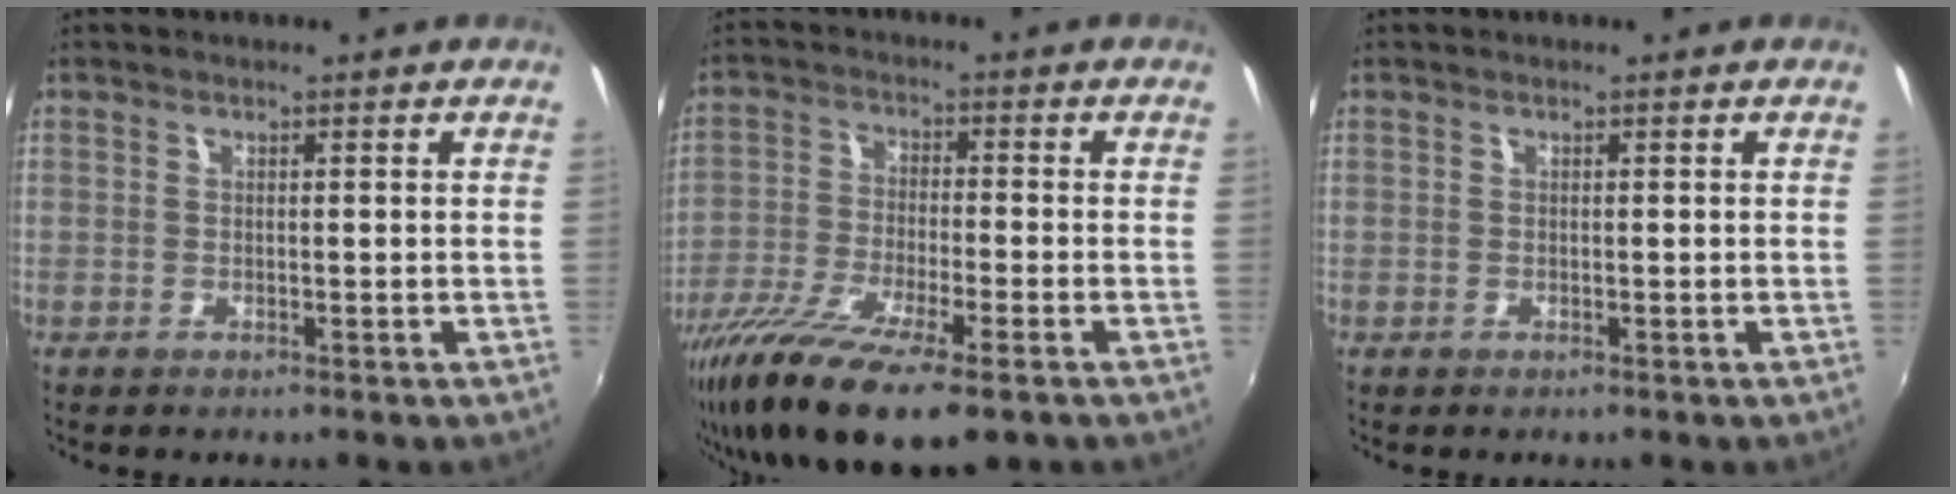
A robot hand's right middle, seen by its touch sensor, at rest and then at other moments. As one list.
[{"total": 17.3, "force": [-11.3, 4.0, 12.5], "torque": [-0.250, -0.060, -0.202]}, {"total": 0.0}]